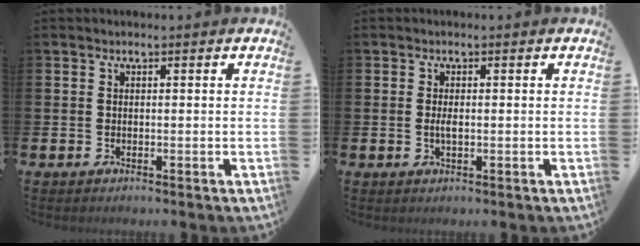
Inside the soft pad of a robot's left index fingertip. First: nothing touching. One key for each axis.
{"total": 1.6, "fx": 0.0, "fy": 0.6, "fz": 1.5, "tx": -0.028, "ty": 0.002, "tz": -0.003}